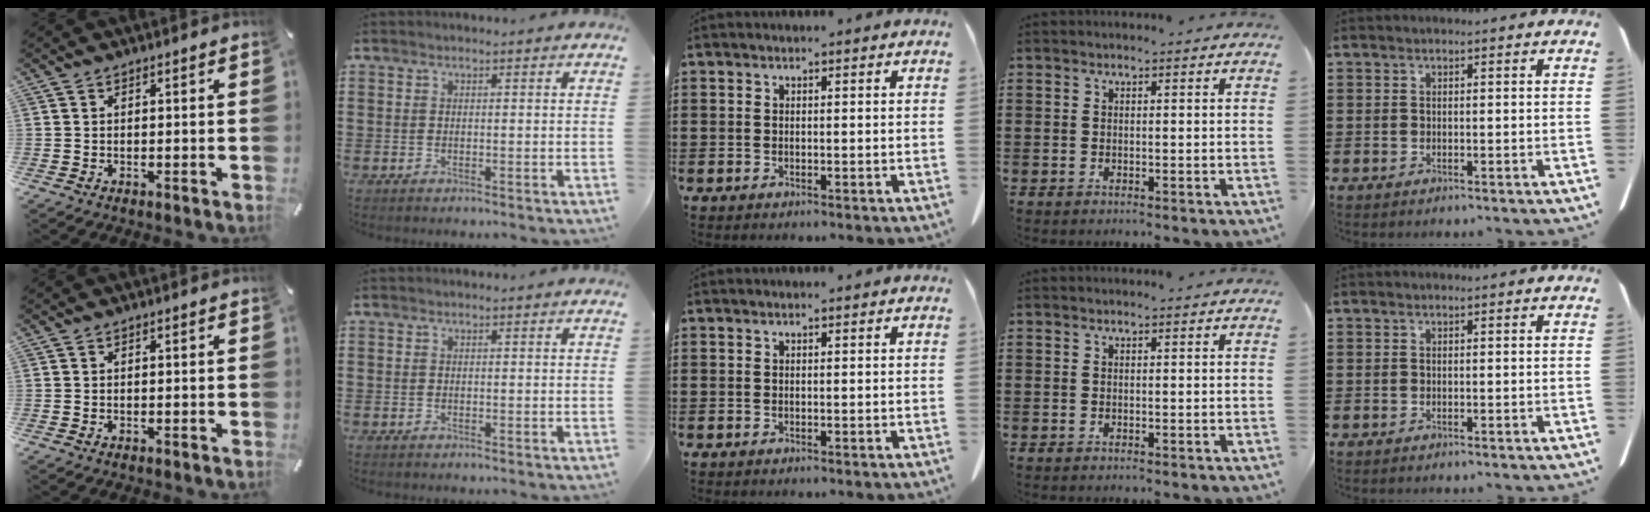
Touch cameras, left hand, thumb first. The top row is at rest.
{}